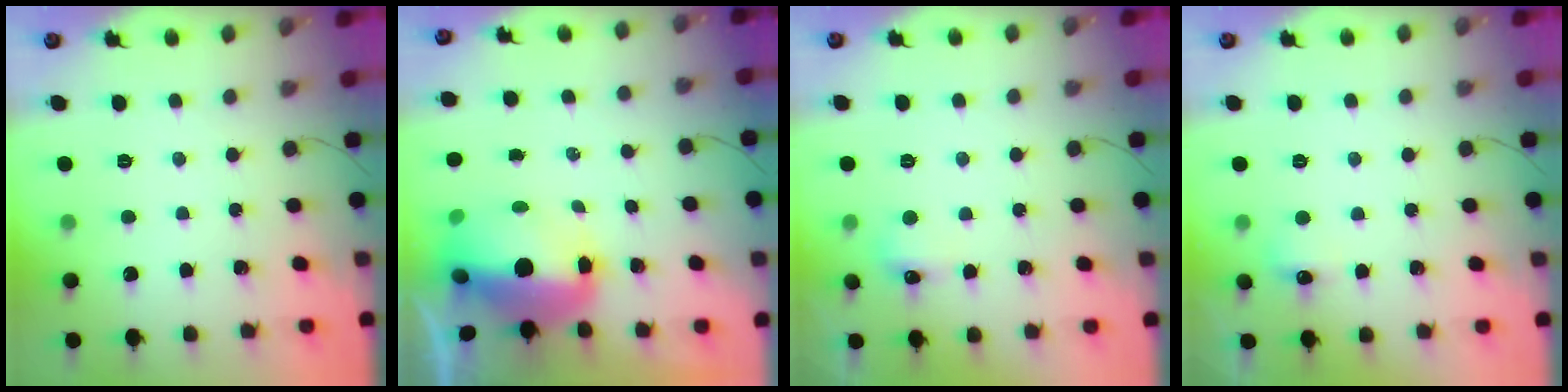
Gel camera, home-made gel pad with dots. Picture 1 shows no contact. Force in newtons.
{"total": 10.8, "press": 10.3, "slide": 3.4}
{"total": 5.4, "press": 5.2, "slide": 1.5}
{"total": 12.5, "press": 5.7, "slide": 11.2}